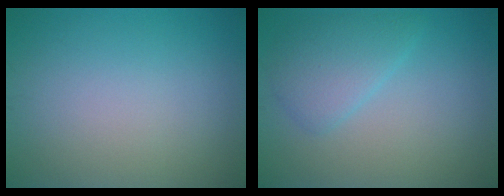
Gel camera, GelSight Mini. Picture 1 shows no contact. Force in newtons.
{"total": 3.1, "press": 3.1, "slide": 0.1}